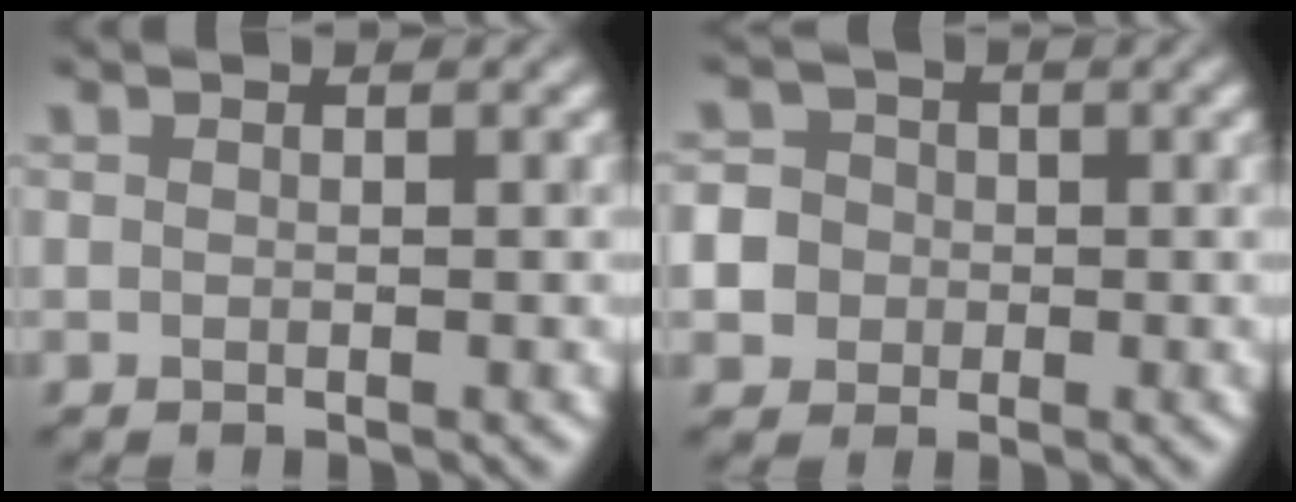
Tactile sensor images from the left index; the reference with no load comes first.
{"total": 7.8, "force": [-1.1, 7.3, 2.5], "torque": [-0.055, 0.016, -0.049]}